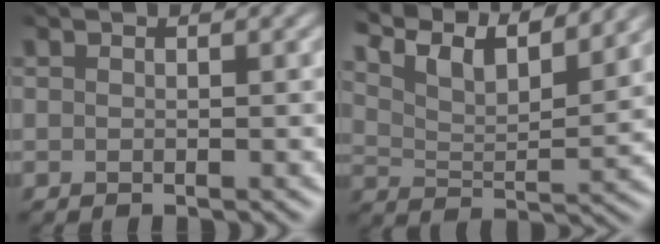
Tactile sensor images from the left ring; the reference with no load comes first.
{"total": 8.5, "force": [6.7, 2.1, 4.8], "torque": [-0.093, 0.011, 0.110]}